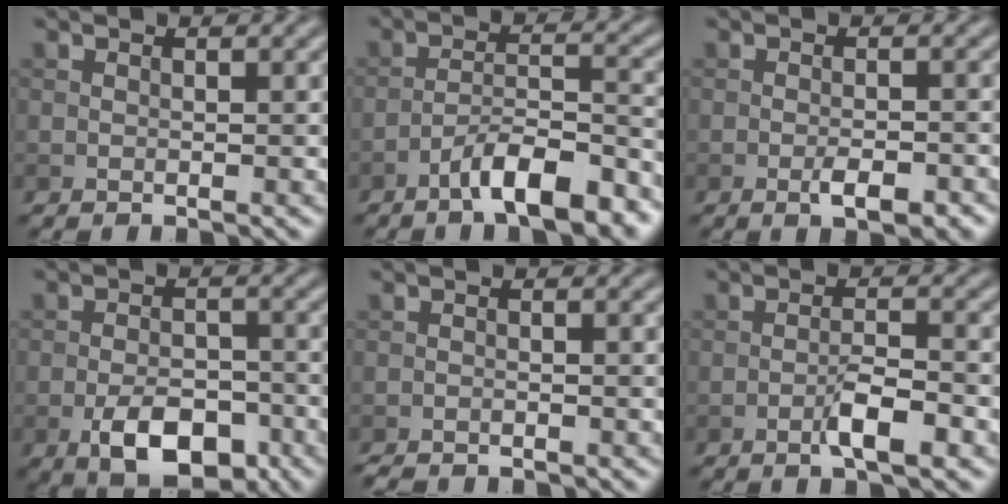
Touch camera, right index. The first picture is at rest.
{"total": 7.7, "force": [-5.3, 1.8, 5.2], "torque": [-0.083, 0.008, -0.088]}
{"total": 2.9, "force": [-1.5, 0.9, 2.4], "torque": [-0.041, -0.002, -0.024]}
{"total": 6.3, "force": [-3.1, 3.3, 4.4], "torque": [-0.069, -0.005, -0.057]}
{"total": 1.3, "force": [-1.3, 0.1, 0.4], "torque": [-0.007, -0.004, -0.024]}
{"total": 3.3, "force": [-1.7, 0.7, 2.8], "torque": [-0.051, 0.006, -0.034]}